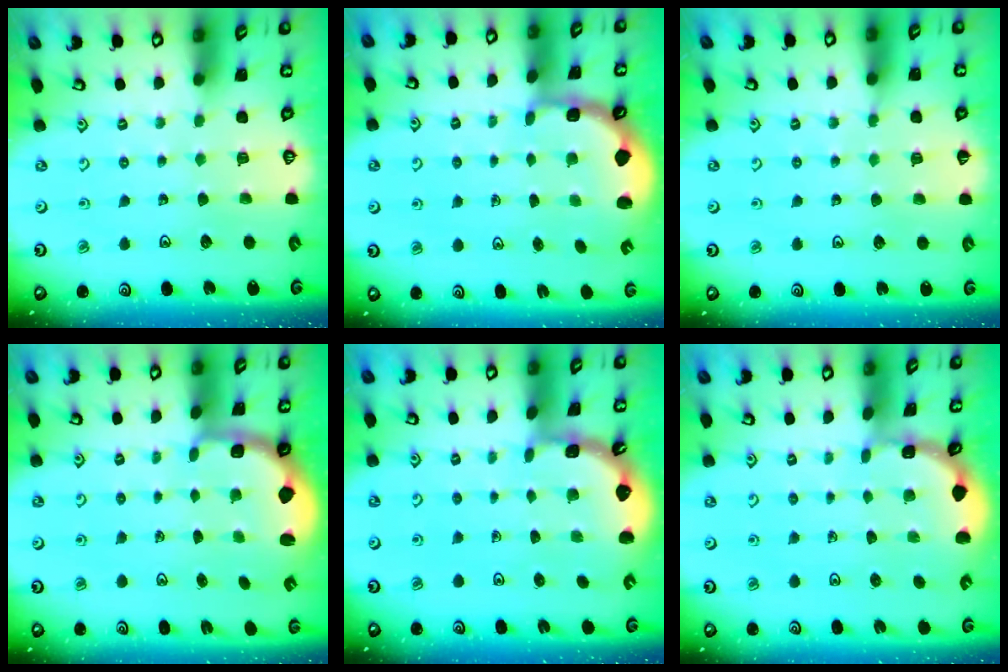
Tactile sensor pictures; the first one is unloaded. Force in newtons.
{"total": 2.2, "press": 1.9, "slide": 1.1}
{"total": 3.7, "press": 3.6, "slide": 0.6}
{"total": 2.2, "press": 1.5, "slide": 1.6}
{"total": 1.3, "press": 1.3, "slide": 0.1}
{"total": 1.1, "press": 1.1, "slide": 0.2}